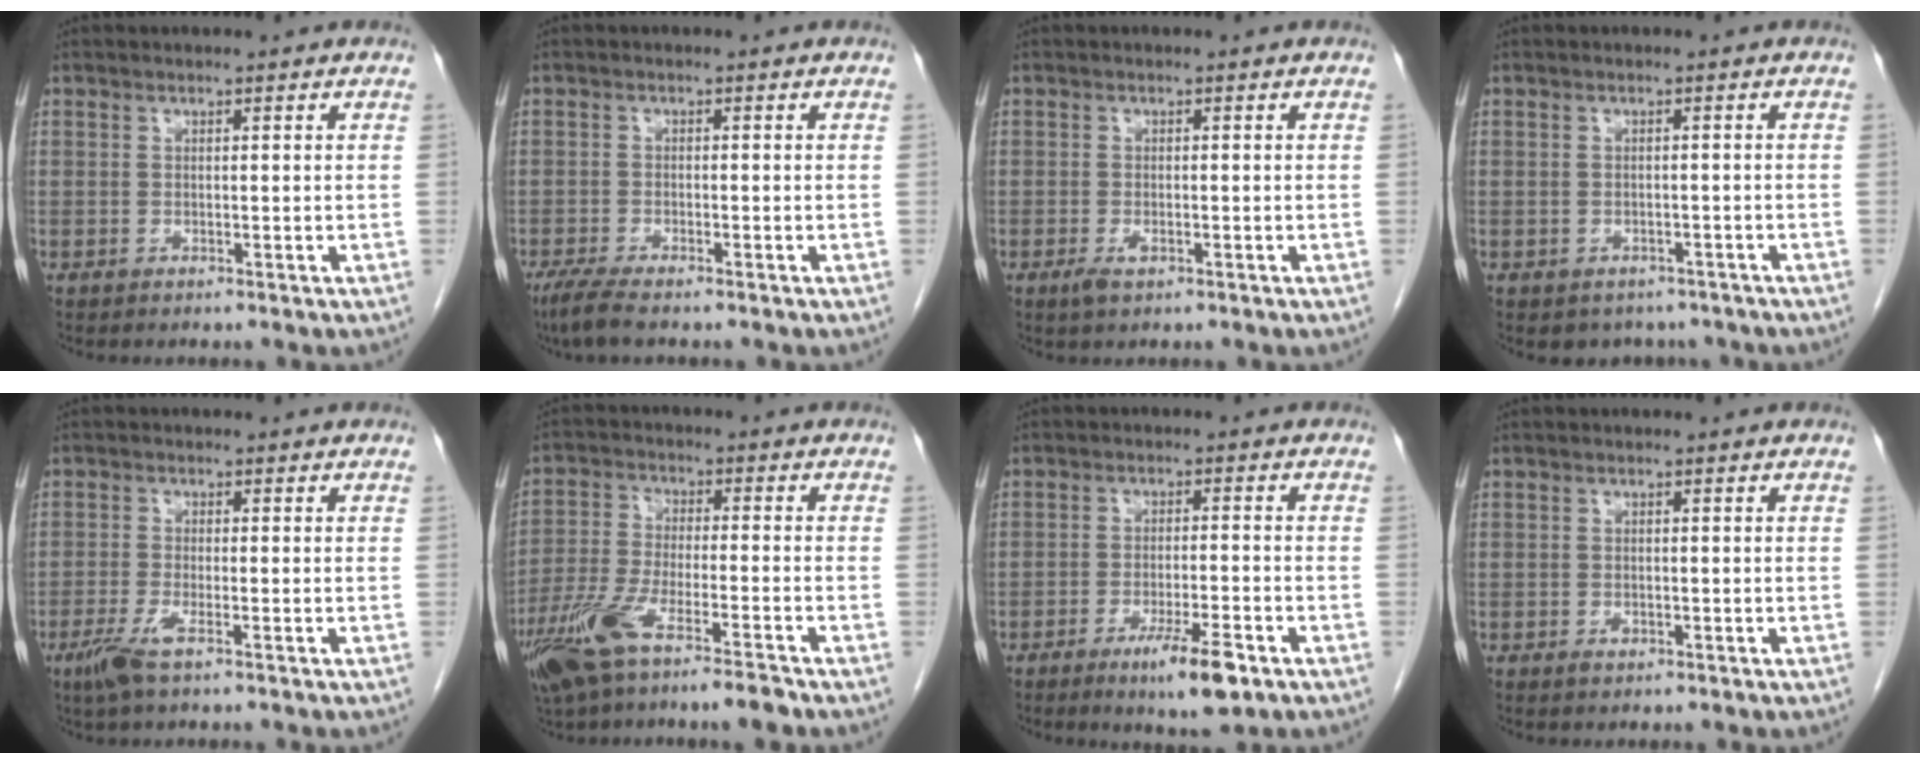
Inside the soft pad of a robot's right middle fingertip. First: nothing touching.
{"total": 3.9, "force": [-3.0, 0.5, 2.4], "torque": [-0.054, -0.012, -0.055]}
{"total": 1.9, "force": [-0.9, 0.7, 1.4], "torque": [-0.030, -0.001, -0.013]}
{"total": 4.6, "force": [-3.7, 2.7, 0.5], "torque": [0.005, 0.010, -0.044]}
{"total": 3.5, "force": [-2.1, 0.3, 2.8], "torque": [-0.064, -0.010, -0.043]}
{"total": 11.0, "force": [-7.3, 1.4, 8.1], "torque": [-0.162, -0.020, -0.135]}
{"total": 7.2, "force": [-4.2, 0.8, 5.8], "torque": [-0.098, -0.013, -0.063]}
{"total": 0.8, "force": [-0.4, 0.5, 0.5], "torque": [-0.011, 0.000, -0.003]}